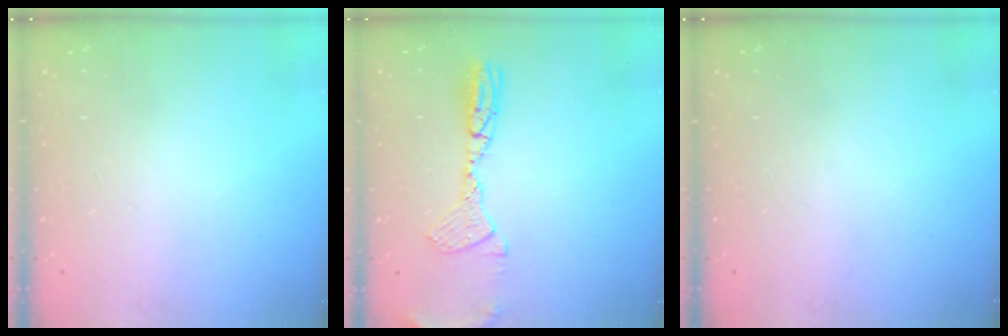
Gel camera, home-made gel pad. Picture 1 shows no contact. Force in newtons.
{"total": 12.0, "press": 11.8, "slide": 2.5}
{"total": 0.0}